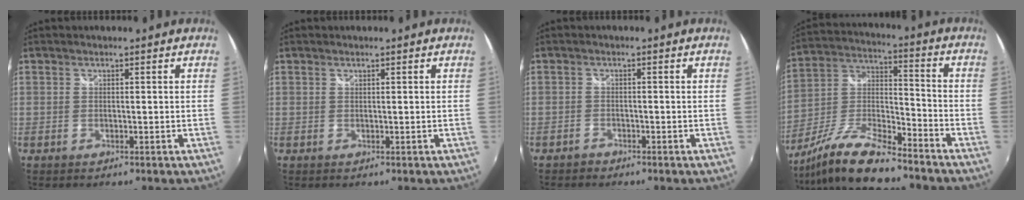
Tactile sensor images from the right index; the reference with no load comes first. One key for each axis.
{"total": 0.0}
{"total": 1.5, "fx": -1.3, "fy": 0.8, "fz": 0.1, "tx": -0.005, "ty": 0.004, "tz": -0.023}
{"total": 15.4, "fx": -12.2, "fy": 3.5, "fz": 8.7, "tx": -0.194, "ty": -0.007, "tz": -0.229}